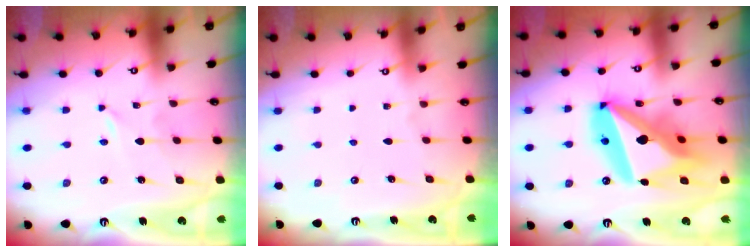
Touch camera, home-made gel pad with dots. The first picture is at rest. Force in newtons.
{"total": 0.5, "press": 0.5, "slide": 0.1}
{"total": 25.5, "press": 25.3, "slide": 3.1}